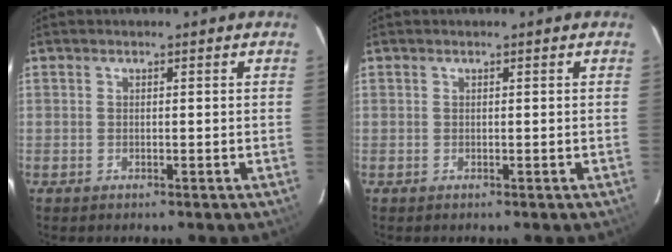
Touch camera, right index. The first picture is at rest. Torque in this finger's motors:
{"motor_torque": [0.00, 0.00, 0.00, 0.00]}